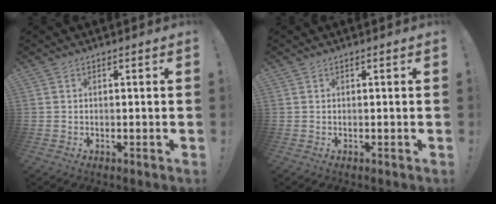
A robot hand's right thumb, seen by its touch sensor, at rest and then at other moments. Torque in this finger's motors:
{"motor_torque": [0.00, 0.00, -0.04, -0.02, 0.00]}